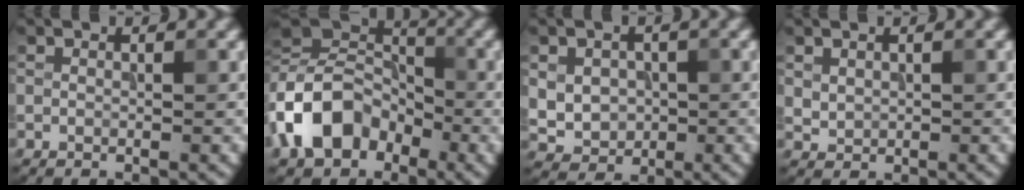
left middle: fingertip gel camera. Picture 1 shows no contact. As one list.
[{"total": 9.3, "force": [-3.6, 6.6, 5.4], "torque": [-0.100, 0.008, -0.085]}, {"total": 4.4, "force": [0.2, 3.8, 2.3], "torque": [-0.039, 0.002, -0.002]}, {"total": 1.1, "force": [0.5, 0.8, 0.4], "torque": [-0.007, -0.003, 0.017]}]